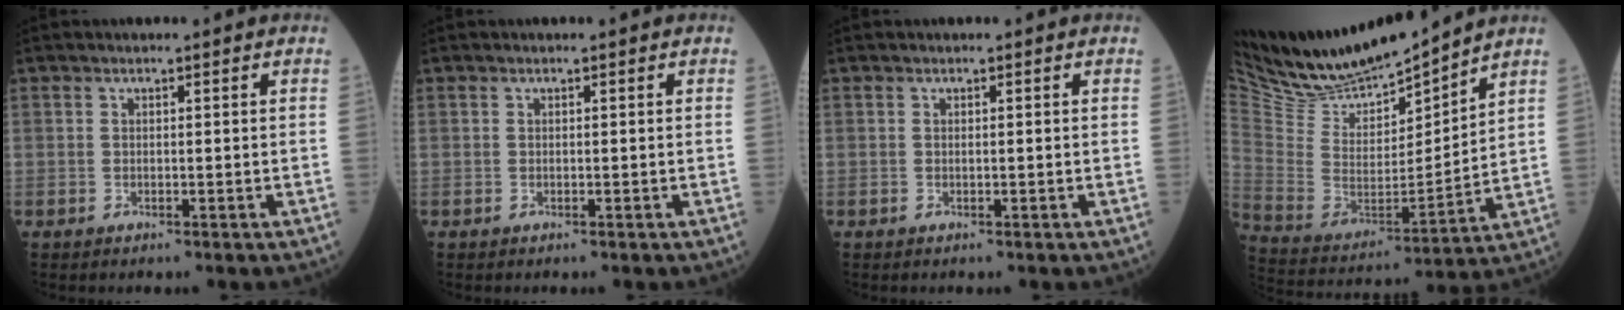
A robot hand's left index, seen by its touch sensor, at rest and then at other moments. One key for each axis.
{"total": 0.0}
{"total": 0.0}
{"total": 16.2, "fx": 15.4, "fy": 1.9, "fz": 4.9, "tx": -0.113, "ty": -0.020, "tz": 0.292}